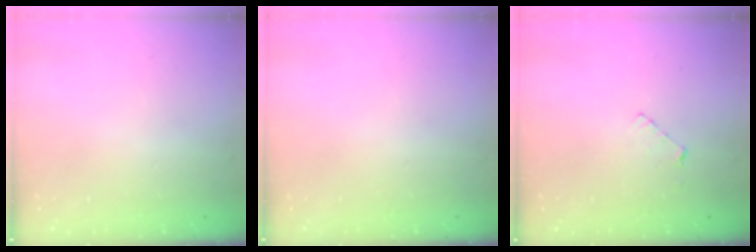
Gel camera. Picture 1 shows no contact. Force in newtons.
{"total": 0.0}
{"total": 3.8, "press": 3.8, "slide": 0.3}